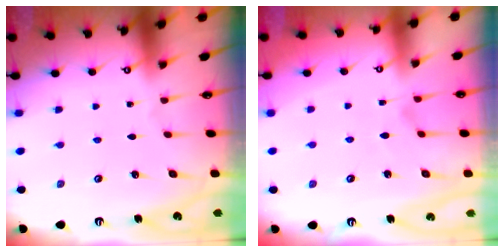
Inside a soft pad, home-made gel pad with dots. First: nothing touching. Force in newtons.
{"total": 2.2, "press": 1.8, "slide": 1.2}